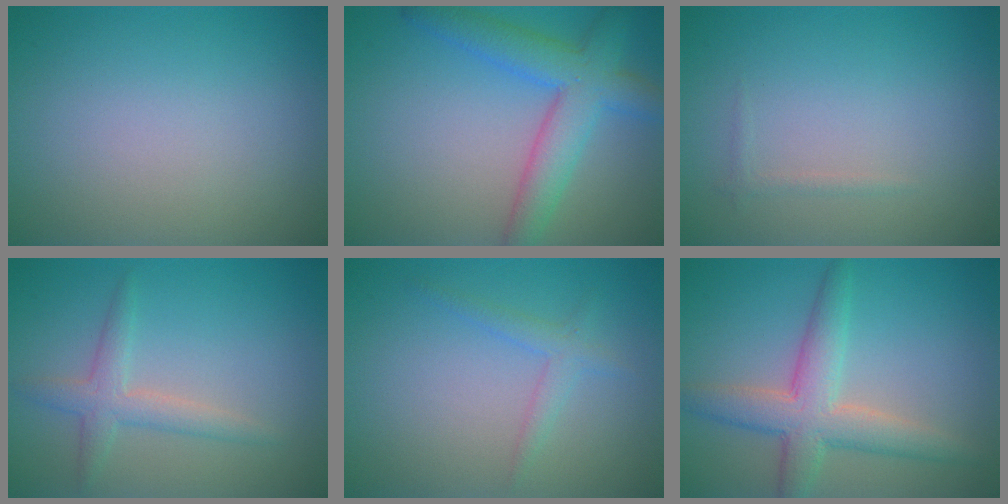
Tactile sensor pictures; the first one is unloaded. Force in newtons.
{"total": 5.7, "press": 5.7, "slide": 0.2}
{"total": 0.6, "press": 0.6, "slide": 0.0}
{"total": 2.5, "press": 2.5, "slide": 0.1}
{"total": 1.6, "press": 1.6, "slide": 0.2}
{"total": 5.0, "press": 5.0, "slide": 0.3}